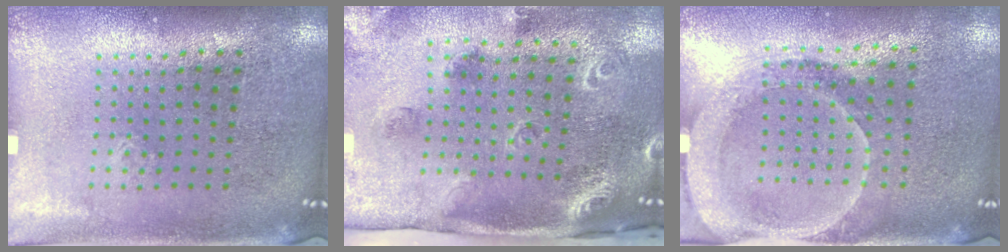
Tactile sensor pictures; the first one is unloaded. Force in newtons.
{"total": 1.9, "press": 1.8, "slide": 0.6}
{"total": 1.8, "press": 1.7, "slide": 0.7}